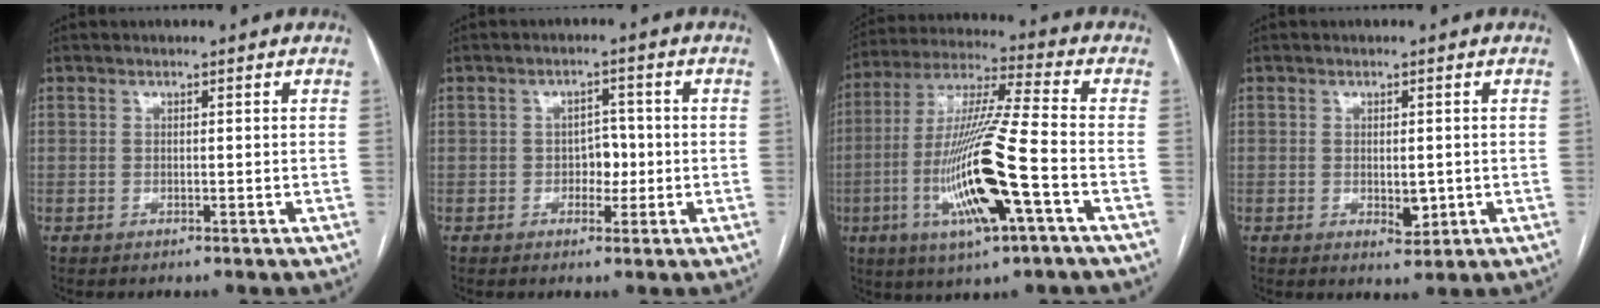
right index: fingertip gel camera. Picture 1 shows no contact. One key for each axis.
{"total": 3.4, "fx": -0.6, "fy": 2.3, "fz": 2.4, "tx": -0.028, "ty": 0.010, "tz": -0.008}
{"total": 17.7, "fx": -5.3, "fy": 0.8, "fz": 16.9, "tx": -0.342, "ty": -0.013, "tz": -0.097}
{"total": 2.9, "fx": -0.4, "fy": 1.5, "fz": 2.5, "tx": -0.036, "ty": -0.005, "tz": 0.001}